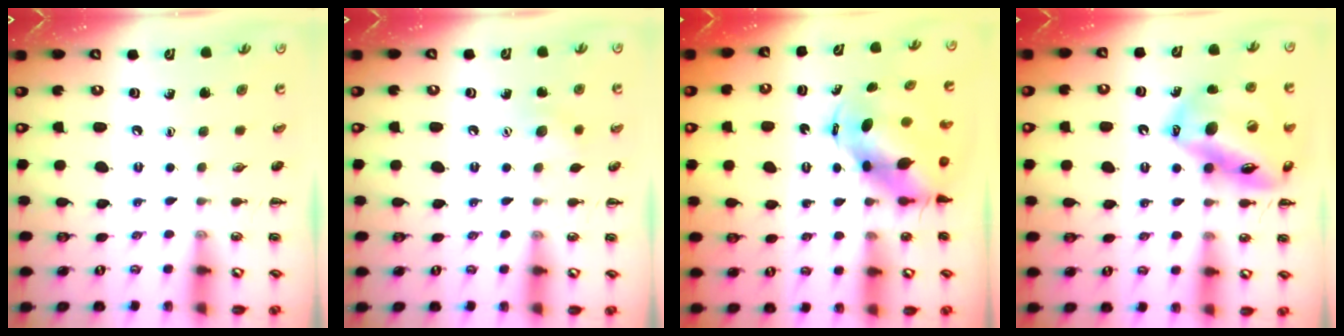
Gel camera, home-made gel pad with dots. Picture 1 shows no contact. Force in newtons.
{"total": 6.3, "press": 6.0, "slide": 1.9}
{"total": 7.1, "press": 6.9, "slide": 1.8}
{"total": 19.1, "press": 18.5, "slide": 4.6}